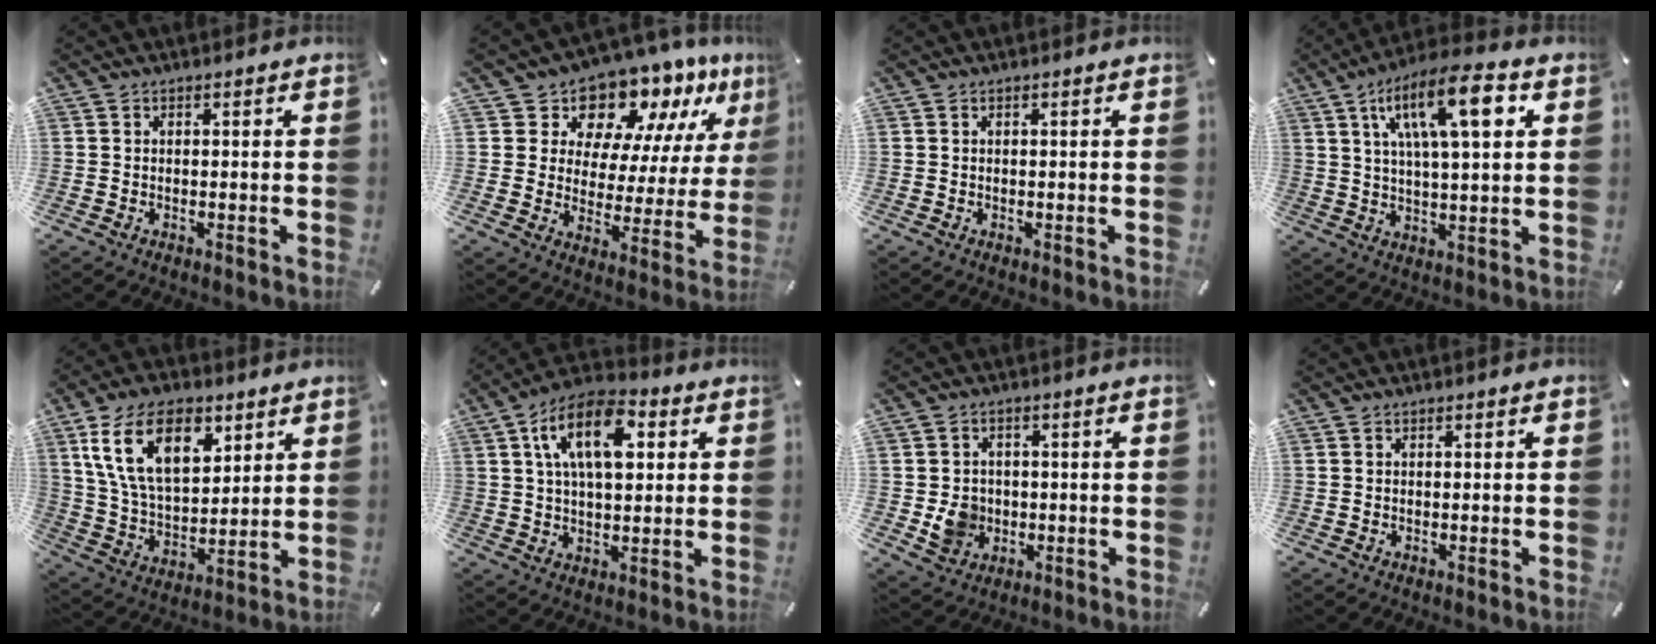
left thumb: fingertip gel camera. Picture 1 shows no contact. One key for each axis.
{"total": 11.5, "fx": 10.2, "fy": 5.2, "fz": 1.1, "tx": -0.023, "ty": -0.111, "tz": 0.176}
{"total": 0.0}
{"total": 16.1, "fx": 6.8, "fy": 5.5, "fz": 13.6, "tx": -0.224, "ty": -0.004, "tz": 0.105}
{"total": 16.2, "fx": 8.0, "fy": 9.5, "fz": 10.4, "tx": -0.213, "ty": -0.013, "tz": 0.144}
{"total": 14.2, "fx": 4.5, "fy": 7.8, "fz": 10.9, "tx": -0.188, "ty": -0.001, "tz": 0.074}
{"total": 7.0, "fx": -0.9, "fy": 6.5, "fz": 2.4, "tx": -0.029, "ty": 0.003, "tz": -0.015}
{"total": 0.0}